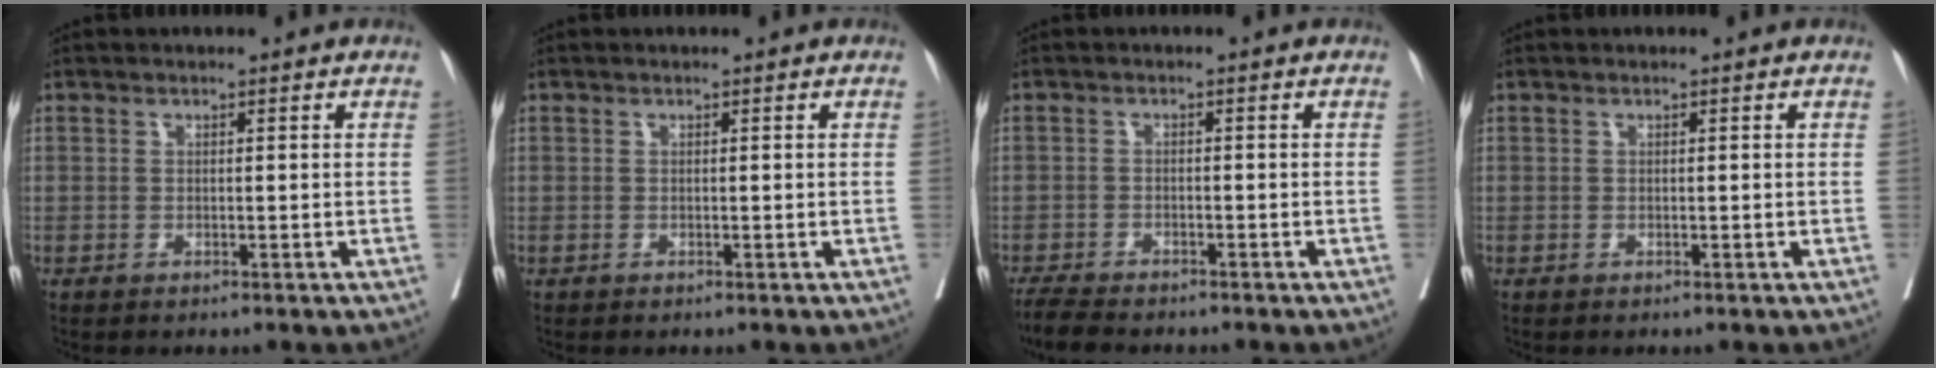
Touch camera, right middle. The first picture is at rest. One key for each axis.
{"total": 0.0}
{"total": 5.7, "fx": -5.1, "fy": 1.1, "fz": 2.4, "tx": -0.040, "ty": -0.015, "tz": -0.086}
{"total": 0.0}